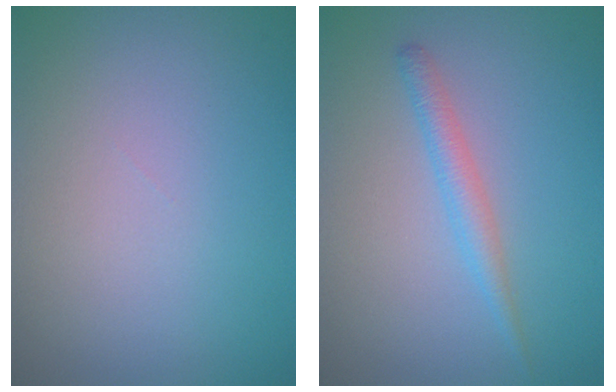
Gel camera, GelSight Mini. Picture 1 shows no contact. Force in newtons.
{"total": 1.8, "press": 1.8, "slide": 0.0}